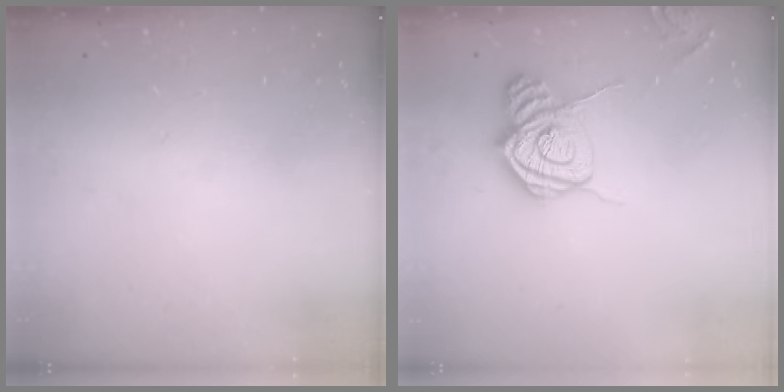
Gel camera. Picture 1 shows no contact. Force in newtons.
{"total": 14.1, "press": 14.0, "slide": 1.3}